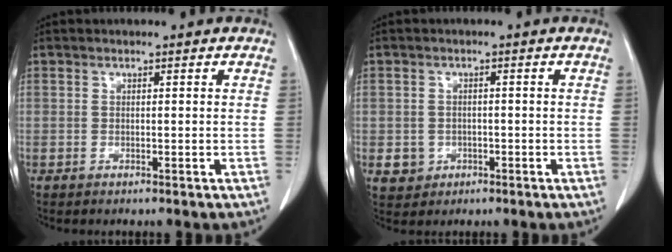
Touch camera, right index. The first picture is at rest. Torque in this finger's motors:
{"motor_torque": [-0.03, 0.13, -0.38, -0.21]}